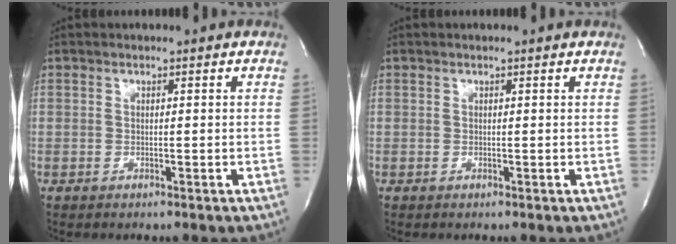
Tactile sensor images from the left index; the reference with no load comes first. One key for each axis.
{"total": 0.0}